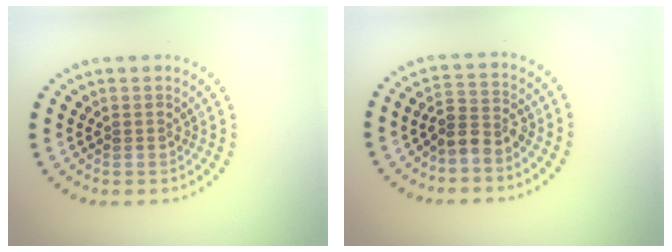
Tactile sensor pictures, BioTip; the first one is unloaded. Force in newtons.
{"total": 2.7, "press": 2.3, "slide": 1.4}